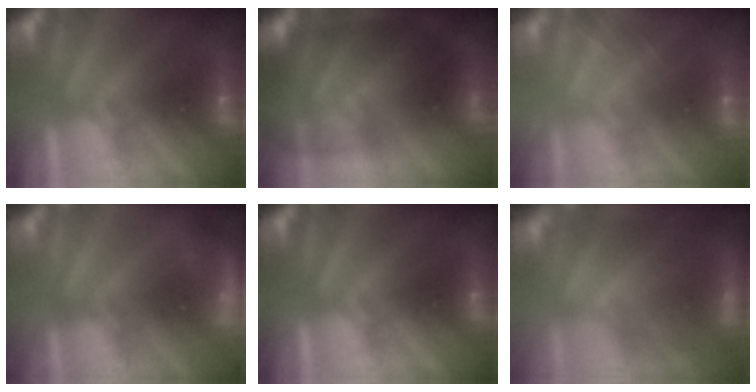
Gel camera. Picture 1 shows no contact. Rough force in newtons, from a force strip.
{"total": 9.5}
{"total": 2.0}
{"total": 3.4}
{"total": 0.0}
{"total": 9.1}